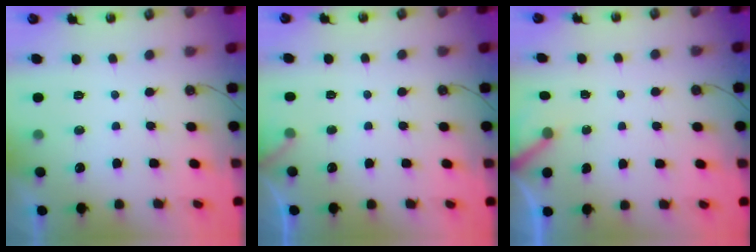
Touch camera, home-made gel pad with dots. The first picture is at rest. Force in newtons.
{"total": 5.2, "press": 5.2, "slide": 0.3}
{"total": 2.8, "press": 2.8, "slide": 0.3}